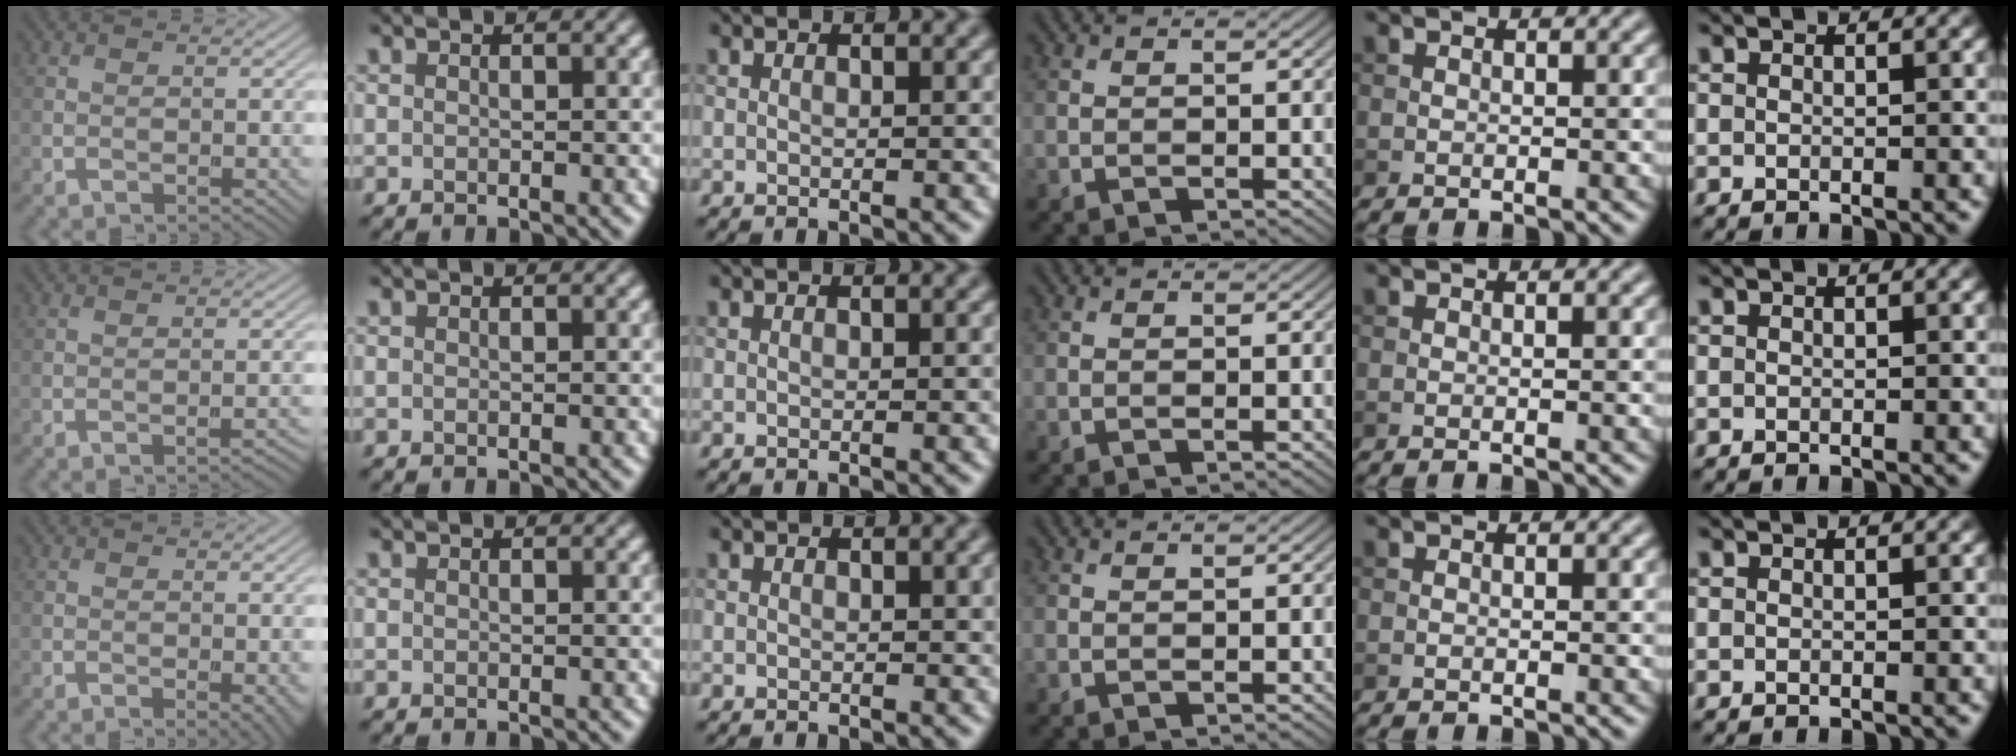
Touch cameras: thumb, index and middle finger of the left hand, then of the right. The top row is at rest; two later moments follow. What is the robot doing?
{"motion": "screw", "object": "dispenser bottle"}